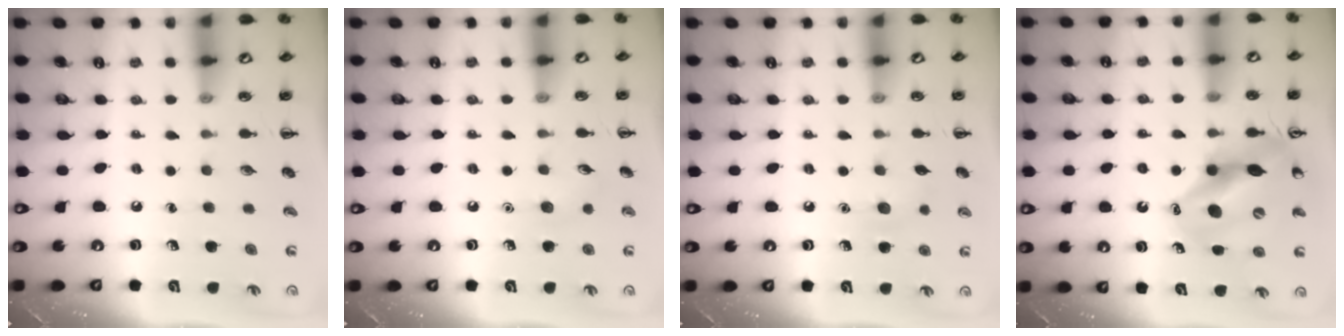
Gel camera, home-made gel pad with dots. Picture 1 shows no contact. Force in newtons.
{"total": 5.3, "press": 5.0, "slide": 1.5}
{"total": 6.0, "press": 5.8, "slide": 1.4}
{"total": 13.8, "press": 13.2, "slide": 3.8}